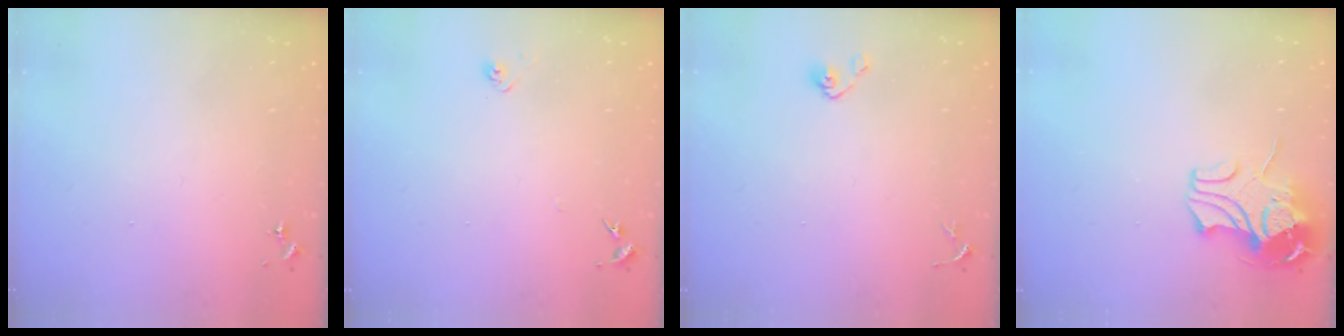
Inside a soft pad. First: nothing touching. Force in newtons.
{"total": 5.0, "press": 5.0, "slide": 0.7}
{"total": 4.9, "press": 4.6, "slide": 1.8}
{"total": 11.6, "press": 11.5, "slide": 1.6}